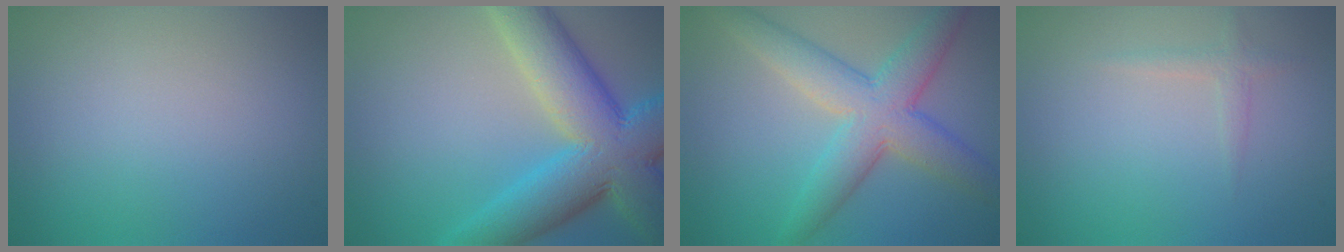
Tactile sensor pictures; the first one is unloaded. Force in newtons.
{"total": 11.6, "press": 11.6, "slide": 0.3}
{"total": 6.5, "press": 6.5, "slide": 0.3}
{"total": 1.1, "press": 1.1, "slide": 0.0}